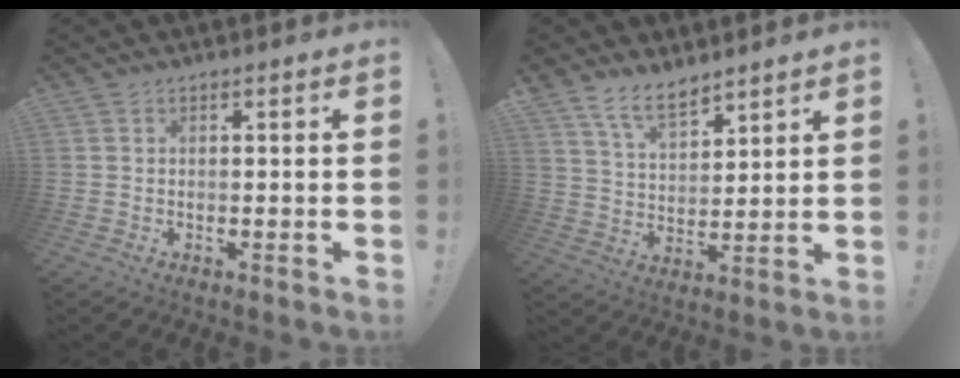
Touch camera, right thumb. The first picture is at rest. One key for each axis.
{"total": 9.5, "fx": 7.5, "fy": 4.0, "fz": 4.3, "tx": -0.082, "ty": -0.044, "tz": 0.145}